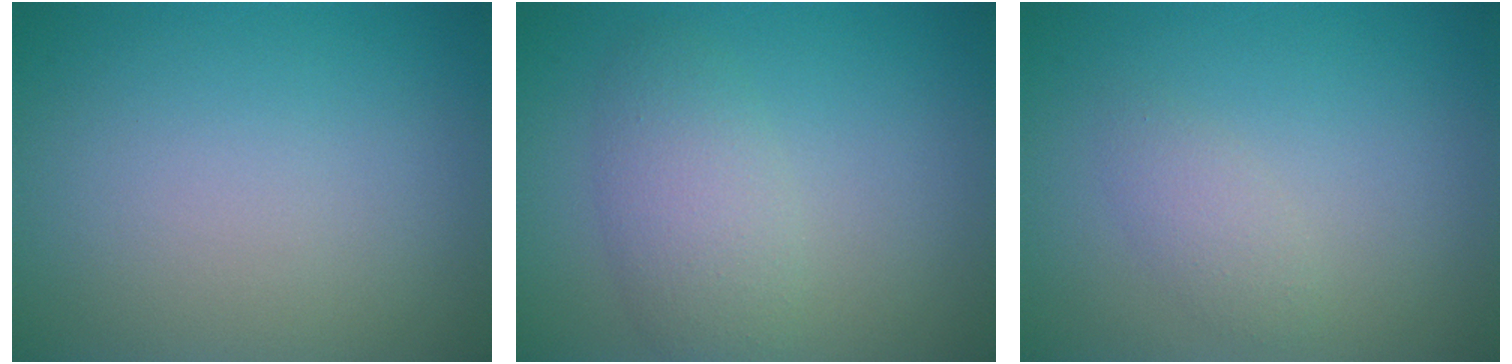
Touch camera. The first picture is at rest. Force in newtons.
{"total": 3.5, "press": 3.5, "slide": 0.2}
{"total": 1.5, "press": 1.5, "slide": 0.1}